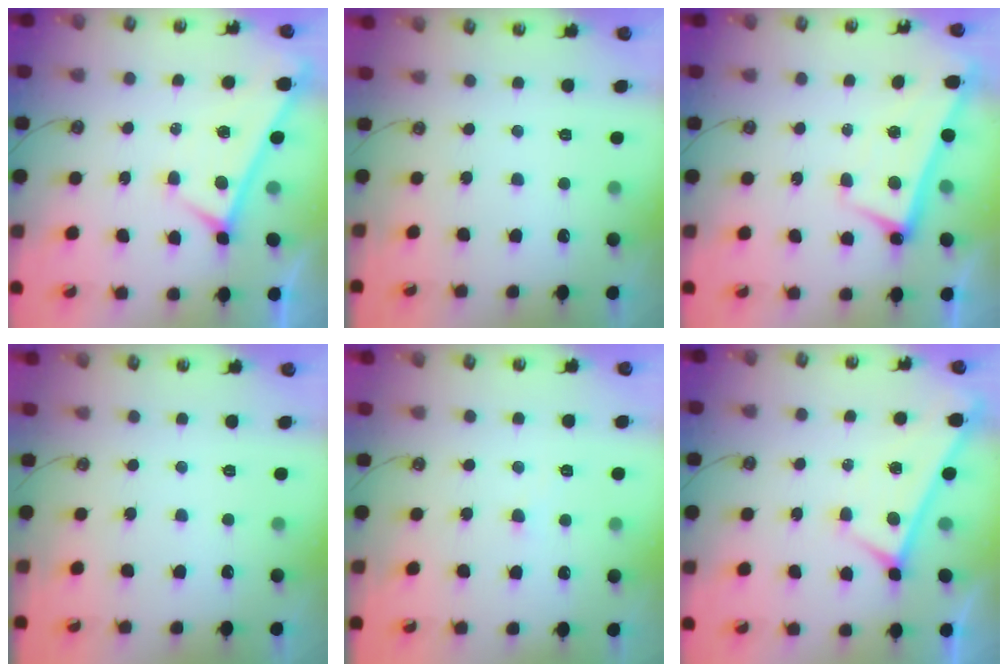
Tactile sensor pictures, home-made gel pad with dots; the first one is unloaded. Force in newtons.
{"total": 0.0}
{"total": 2.7, "press": 2.6, "slide": 0.8}
{"total": 0.0}
{"total": 1.8, "press": 1.8, "slide": 0.3}
{"total": 0.0}